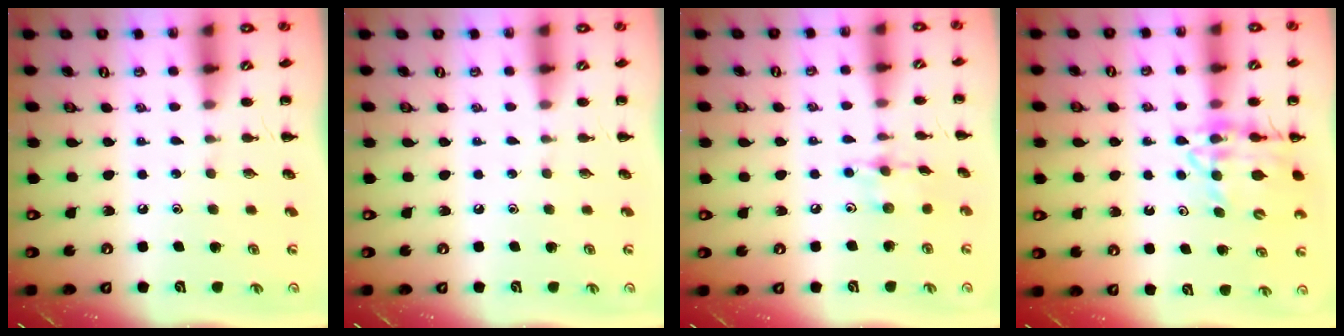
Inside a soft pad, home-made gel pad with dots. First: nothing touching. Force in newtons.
{"total": 0.0}
{"total": 6.5, "press": 6.5, "slide": 1.0}
{"total": 12.8, "press": 12.3, "slide": 3.2}